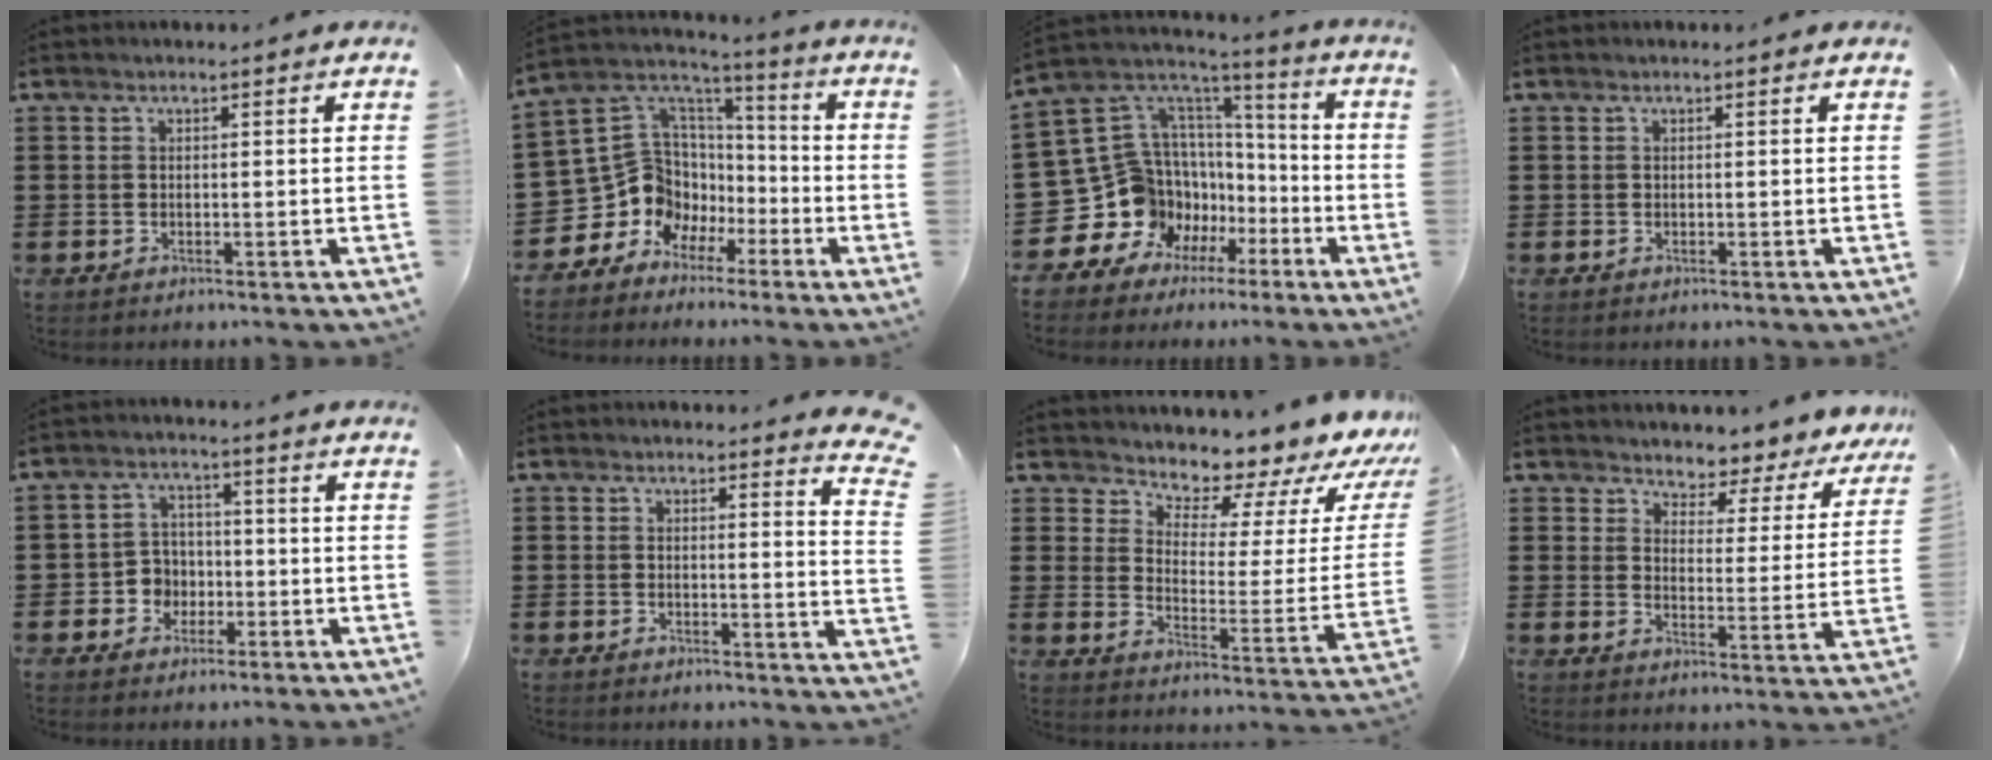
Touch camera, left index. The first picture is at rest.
{"total": 10.2, "force": [-3.0, 9.6, 1.8], "torque": [-0.091, -0.023, -0.047]}
{"total": 13.5, "force": [-4.0, 12.5, 3.0], "torque": [-0.130, -0.041, -0.029]}
{"total": 0.0}
{"total": 4.5, "force": [-1.3, 4.0, 1.4], "torque": [-0.039, 0.010, -0.026]}
{"total": 2.9, "force": [2.7, -0.2, 0.9], "torque": [-0.020, -0.011, 0.050]}
{"total": 6.4, "force": [6.1, 1.8, 0.6], "torque": [-0.026, -0.066, 0.099]}
{"total": 3.4, "force": [3.3, 0.8, -0.1], "torque": [-0.026, -0.029, 0.050]}